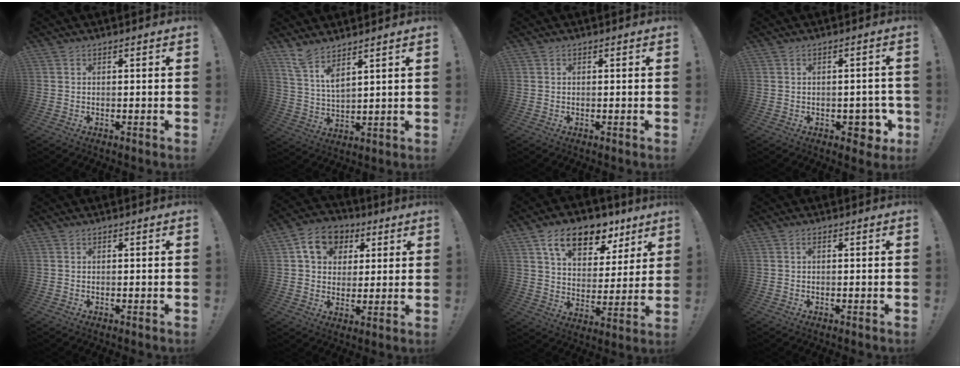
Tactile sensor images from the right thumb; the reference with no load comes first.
{"total": 7.6, "force": [6.2, 1.6, 4.0], "torque": [-0.087, -0.035, 0.113]}
{"total": 0.0}
{"total": 6.3, "force": [-2.0, 4.2, 4.2], "torque": [-0.040, 0.012, -0.027]}
{"total": 0.0}
{"total": 11.4, "force": [4.5, 9.4, 4.7], "torque": [-0.069, -0.008, 0.090]}
{"total": 15.3, "force": [9.5, 8.5, 8.4], "torque": [-0.137, -0.046, 0.169]}
{"total": 0.6, "force": [0.0, 0.1, 0.6], "torque": [-0.012, 0.003, -0.002]}